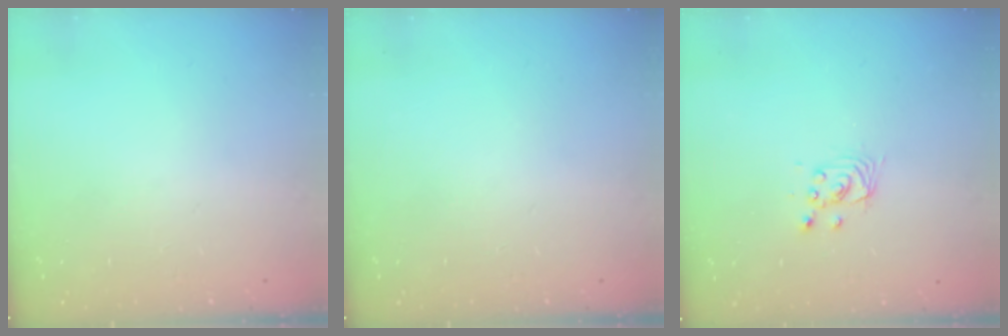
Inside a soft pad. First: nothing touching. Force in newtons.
{"total": 0.0}
{"total": 2.7, "press": 2.7, "slide": 0.2}